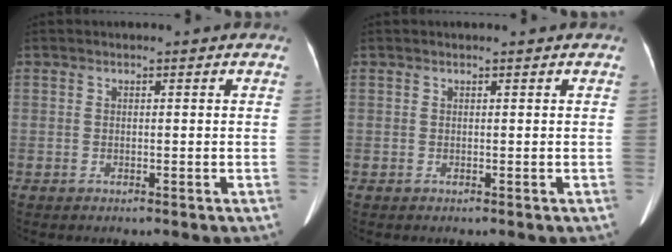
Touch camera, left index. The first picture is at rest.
{"total": 0.0}